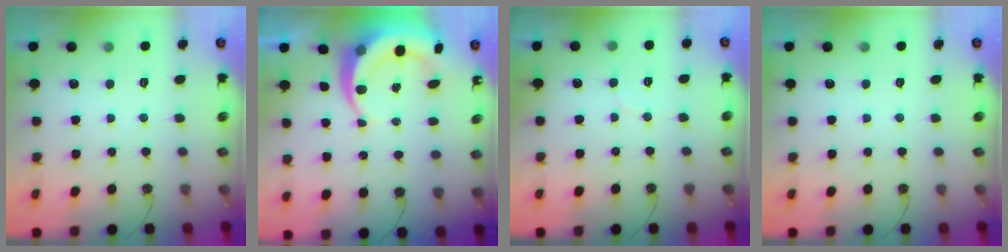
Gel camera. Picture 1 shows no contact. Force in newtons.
{"total": 10.1, "press": 10.0, "slide": 1.4}
{"total": 3.6, "press": 3.6, "slide": 0.5}
{"total": 0.0}